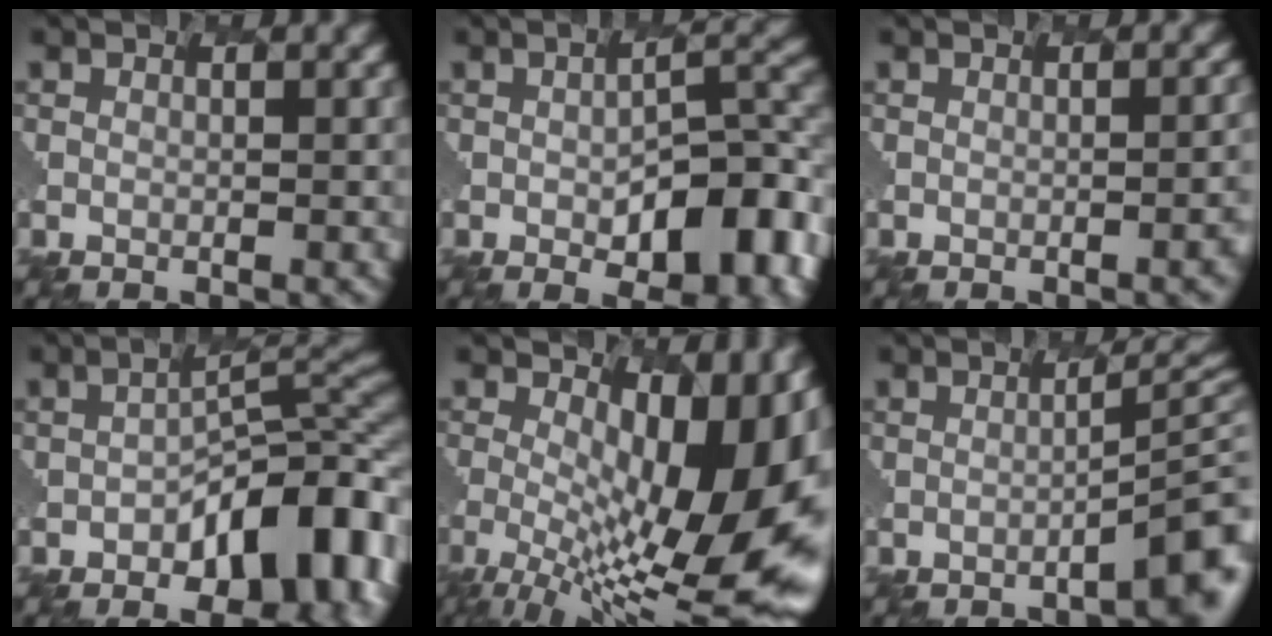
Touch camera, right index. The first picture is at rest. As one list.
[{"total": 9.3, "force": [-3.0, 4.1, 7.8], "torque": [-0.112, -0.004, -0.048]}, {"total": 4.5, "force": [-0.6, 2.0, 4.0], "torque": [-0.016, 0.009, -0.011]}, {"total": 10.9, "force": [-4.2, 5.2, 8.6], "torque": [-0.107, 0.001, -0.077]}, {"total": 14.7, "force": [-0.3, 6.7, 13.0], "torque": [-0.175, -0.012, 0.009]}, {"total": 5.9, "force": [-1.6, 1.6, 5.5], "torque": [-0.053, 0.002, -0.027]}]